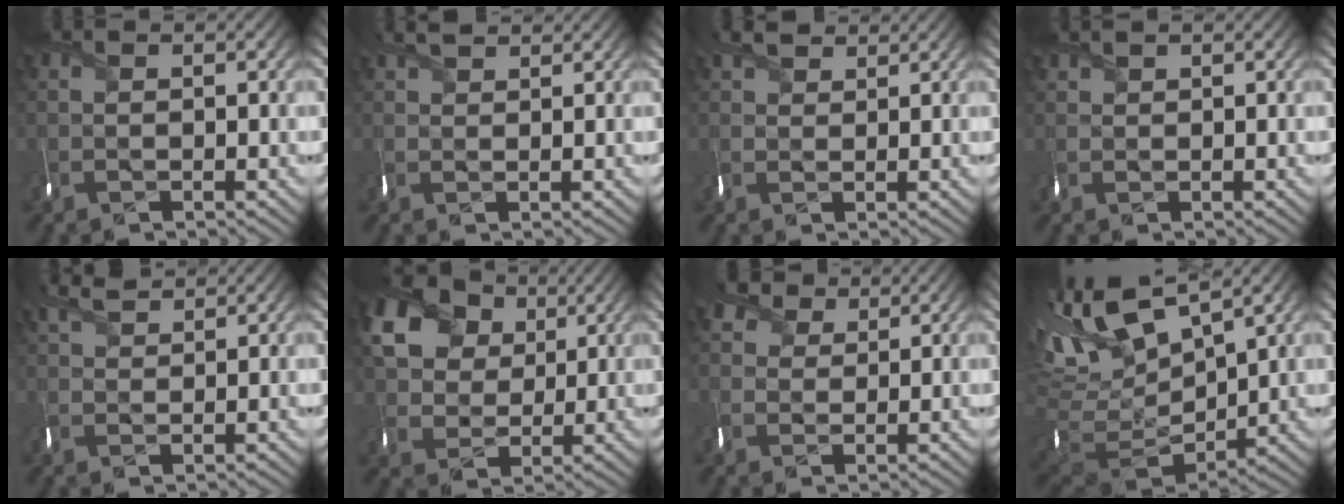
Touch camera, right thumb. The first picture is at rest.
{"total": 1.6, "force": [1.4, 0.0, -0.7], "torque": [0.000, 0.007, 0.027]}
{"total": 1.9, "force": [1.7, 0.5, -0.6], "torque": [-0.001, 0.006, 0.029]}
{"total": 1.5, "force": [0.7, -0.5, -1.3], "torque": [0.018, 0.005, 0.012]}
{"total": 2.1, "force": [2.1, 0.1, 0.0], "torque": [-0.021, 0.009, 0.042]}
{"total": 11.4, "force": [5.4, 8.4, 5.5], "torque": [-0.165, 0.034, 0.090]}
{"total": 2.7, "force": [2.1, 1.6, -0.5], "torque": [0.000, 0.006, 0.035]}
{"total": 13.8, "force": [4.1, 6.5, 11.4], "torque": [-0.262, -0.010, 0.100]}